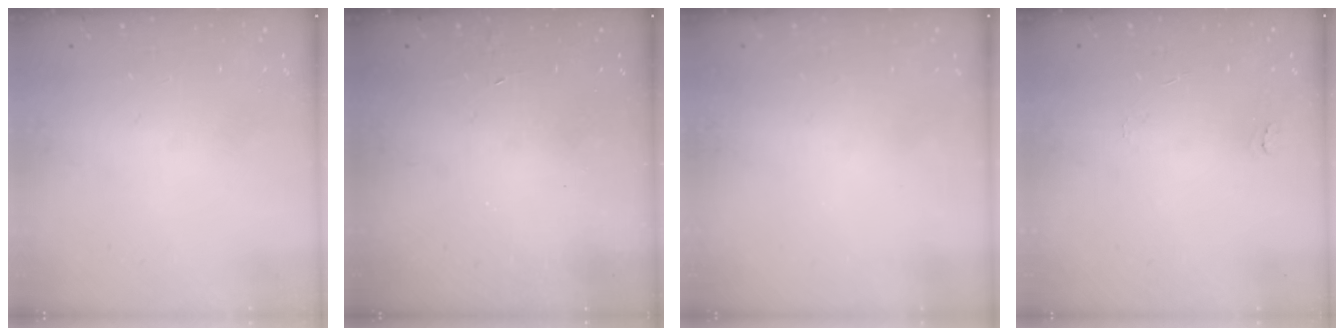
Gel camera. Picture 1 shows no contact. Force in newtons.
{"total": 4.3, "press": 4.2, "slide": 0.4}
{"total": 0.0}
{"total": 4.1, "press": 4.1, "slide": 0.4}